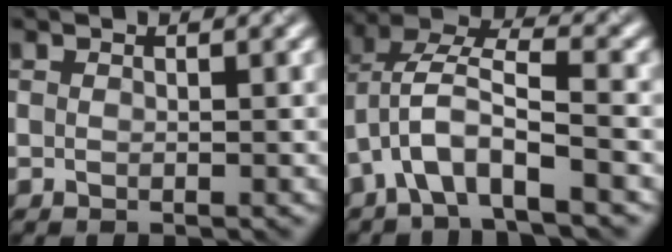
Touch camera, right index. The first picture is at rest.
{"total": 6.0, "force": [-2.3, 1.8, 5.2], "torque": [-0.104, 0.024, -0.051]}